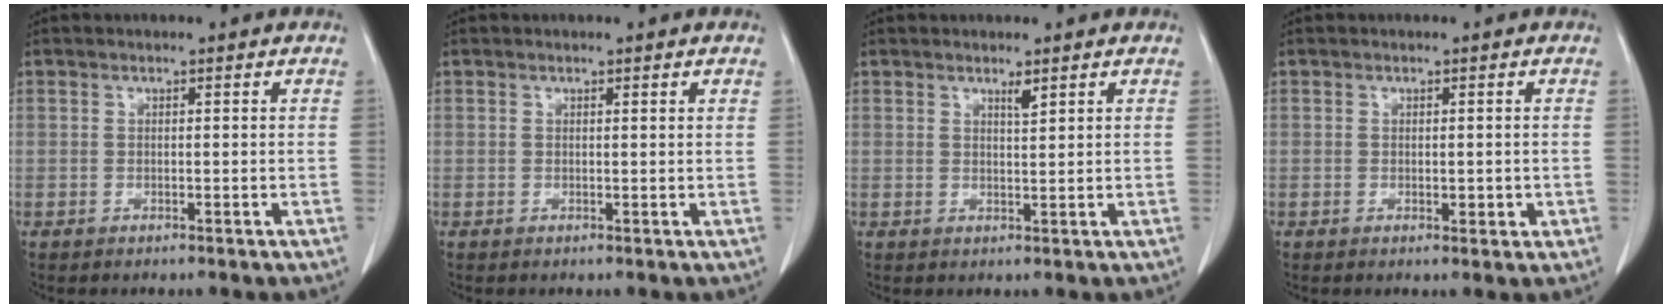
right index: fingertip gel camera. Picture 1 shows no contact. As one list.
[{"total": 0.6, "force": [0.5, 0.0, 0.3], "torque": [-0.007, 0.000, 0.006]}, {"total": 1.4, "force": [1.0, 0.0, 0.9], "torque": [-0.018, -0.006, 0.018]}, {"total": 1.8, "force": [-0.2, 0.9, 1.6], "torque": [-0.018, -0.003, 0.002]}]